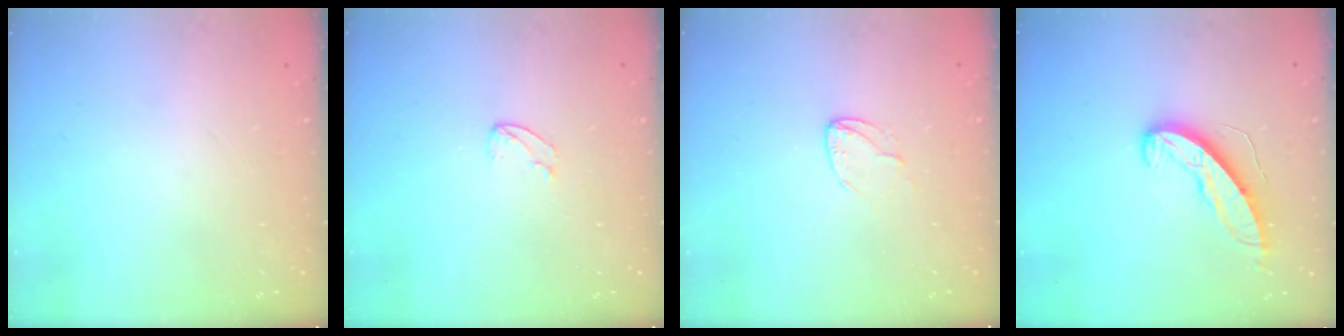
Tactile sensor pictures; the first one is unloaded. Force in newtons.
{"total": 3.4, "press": 3.4, "slide": 0.3}
{"total": 4.4, "press": 4.4, "slide": 0.4}
{"total": 9.5, "press": 9.5, "slide": 0.3}